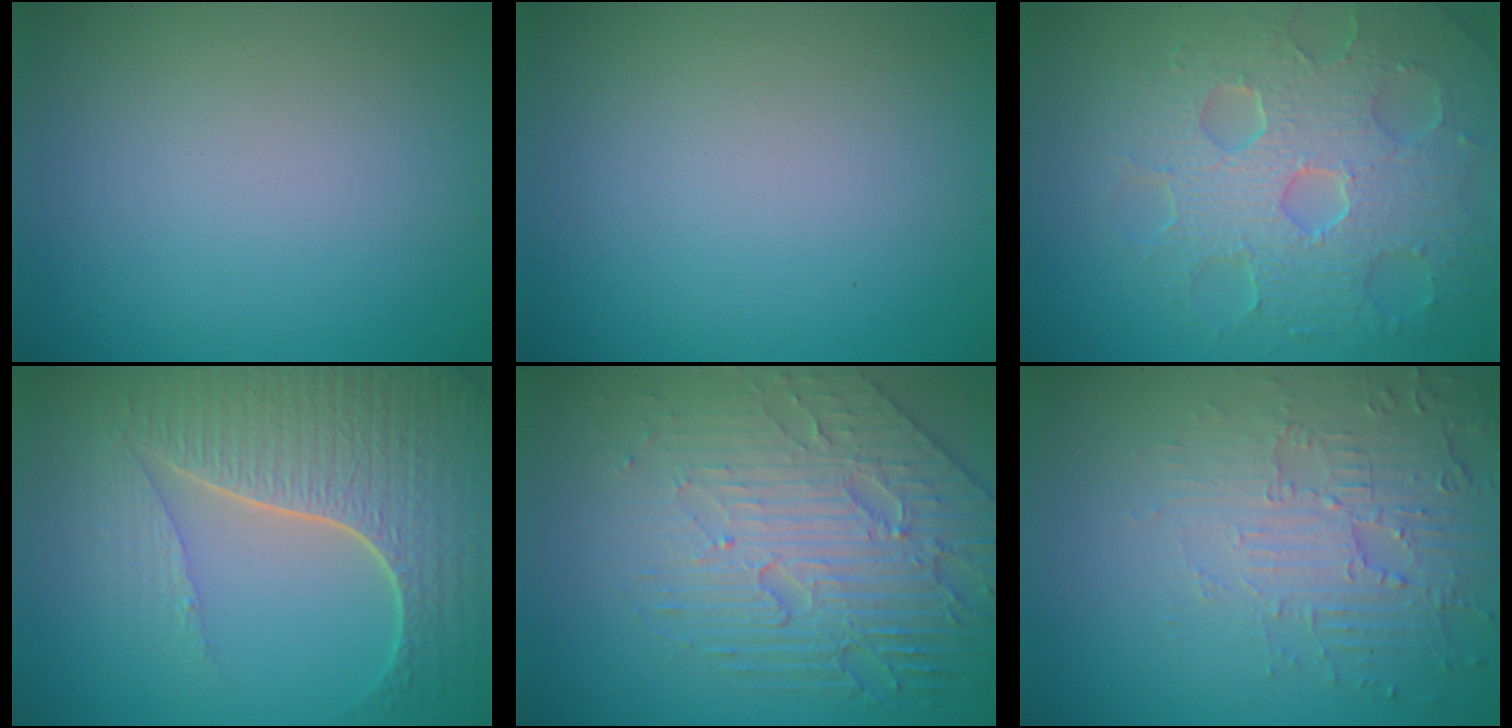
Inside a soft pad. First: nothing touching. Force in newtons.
{"total": 0.0}
{"total": 8.2, "press": 5.8, "slide": 5.8}
{"total": 7.5, "press": 5.6, "slide": 5.0}
{"total": 8.1, "press": 5.6, "slide": 5.9}
{"total": 4.5, "press": 3.3, "slide": 3.1}